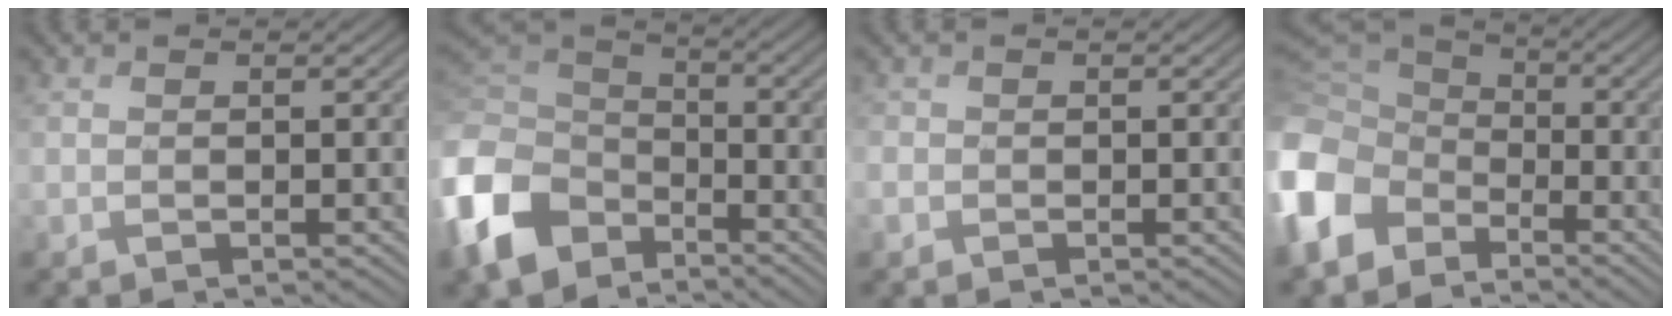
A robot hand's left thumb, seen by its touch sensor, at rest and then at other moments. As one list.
[{"total": 12.7, "force": [-5.7, 9.0, 6.8], "torque": [-0.208, -0.011, -0.131]}, {"total": 1.2, "force": [-0.4, 1.1, 0.2], "torque": [-0.005, -0.004, -0.014]}, {"total": 13.3, "force": [-5.5, 9.6, 7.4], "torque": [-0.239, -0.033, -0.114]}]